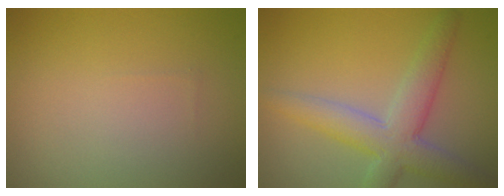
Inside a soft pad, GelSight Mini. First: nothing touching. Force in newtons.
{"total": 5.4, "press": 5.4, "slide": 0.4}